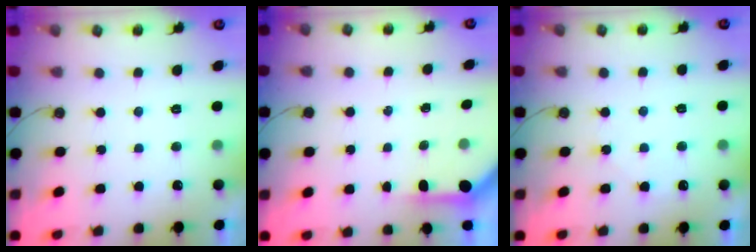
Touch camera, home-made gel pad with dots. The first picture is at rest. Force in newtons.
{"total": 3.0, "press": 3.0, "slide": 0.3}
{"total": 3.8, "press": 3.7, "slide": 0.5}